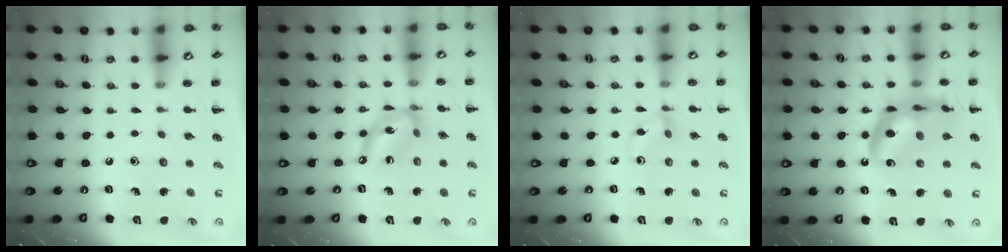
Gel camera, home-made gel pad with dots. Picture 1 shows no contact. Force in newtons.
{"total": 11.2, "press": 10.8, "slide": 2.9}
{"total": 4.1, "press": 4.1, "slide": 0.5}
{"total": 17.1, "press": 16.6, "slide": 4.0}